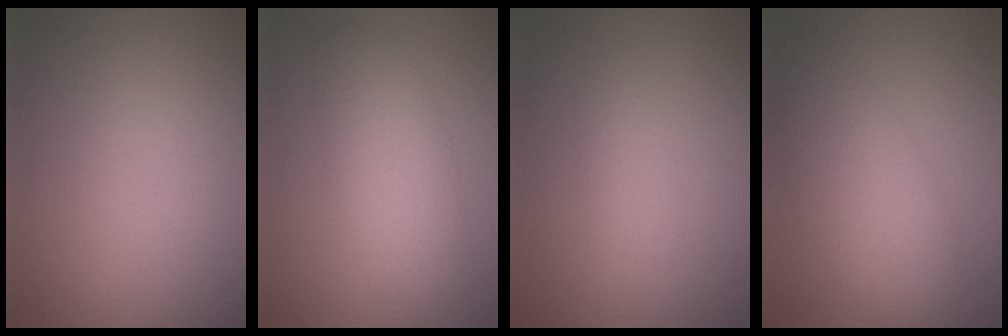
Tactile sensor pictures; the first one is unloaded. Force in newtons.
{"total": 4.4, "press": 4.4, "slide": 0.2}
{"total": 1.6, "press": 1.6, "slide": 0.0}
{"total": 5.6, "press": 5.6, "slide": 0.0}